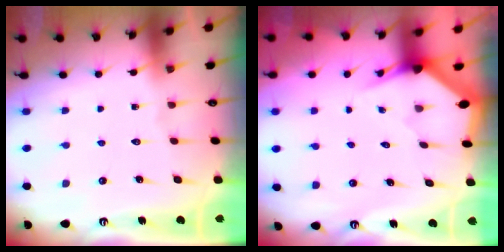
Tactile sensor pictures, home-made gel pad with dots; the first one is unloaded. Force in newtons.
{"total": 3.0, "press": 3.0, "slide": 0.2}